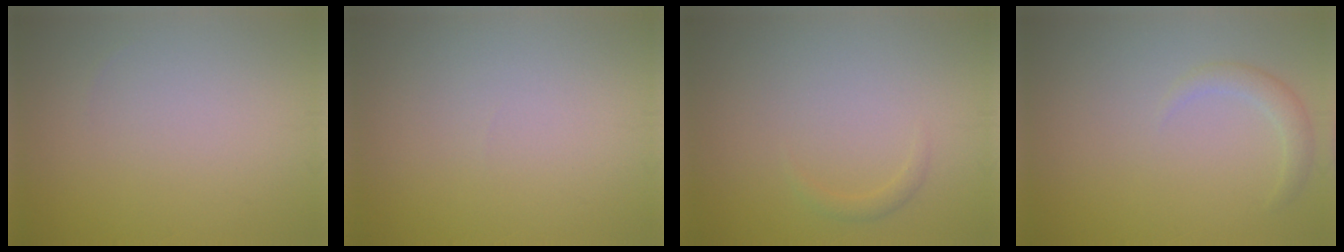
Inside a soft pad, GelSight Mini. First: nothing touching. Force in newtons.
{"total": 0.0}
{"total": 0.8, "press": 0.8, "slide": 0.1}
{"total": 1.5, "press": 1.5, "slide": 0.1}